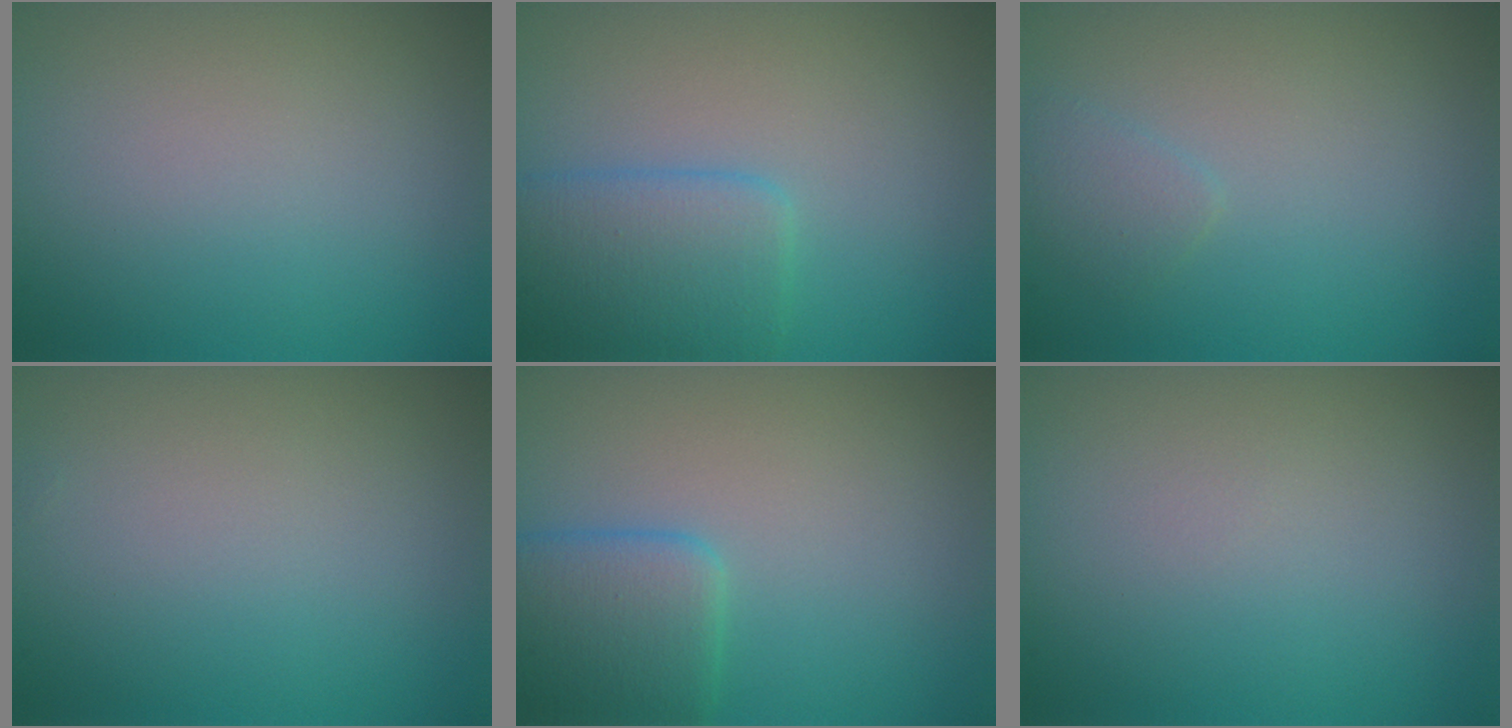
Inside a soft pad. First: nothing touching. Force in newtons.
{"total": 4.2, "press": 4.1, "slide": 0.1}
{"total": 1.1, "press": 1.1, "slide": 0.1}
{"total": 0.0}
{"total": 4.4, "press": 4.4, "slide": 0.2}
{"total": 0.0}